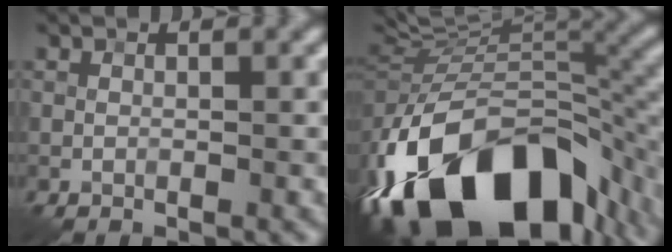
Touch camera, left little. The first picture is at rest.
{"total": 16.9, "force": [-9.4, 8.0, 11.4], "torque": [-0.213, 0.006, -0.159]}